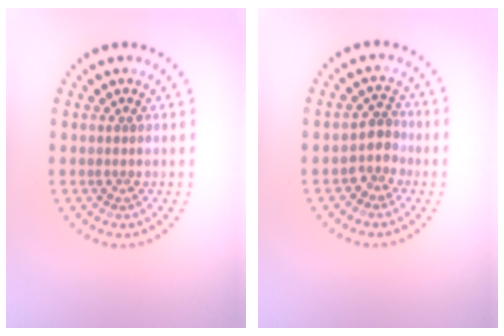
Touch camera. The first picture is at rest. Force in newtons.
{"total": 2.2, "press": 1.7, "slide": 1.4}